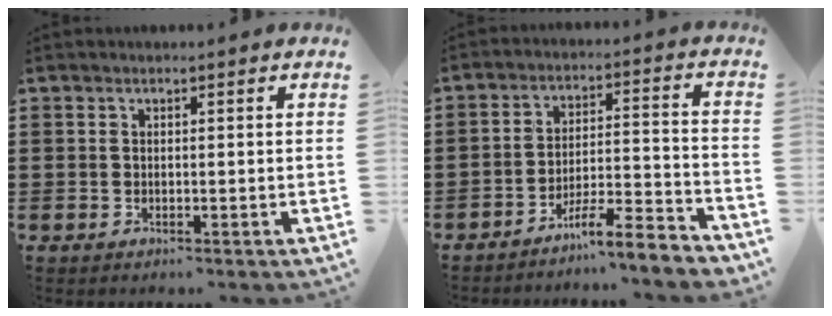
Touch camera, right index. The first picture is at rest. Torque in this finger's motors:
{"motor_torque": [1.09, 1.05, 0.13, 0.03]}